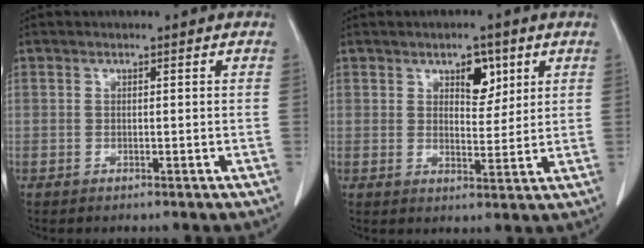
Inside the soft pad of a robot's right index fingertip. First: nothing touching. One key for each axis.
{"total": 4.8, "fx": 2.5, "fy": 2.5, "fz": 3.3, "tx": -0.044, "ty": 0.001, "tz": 0.039}